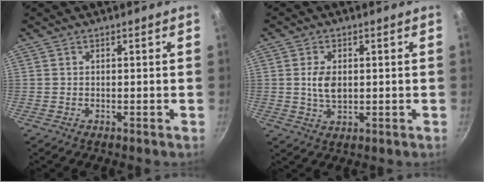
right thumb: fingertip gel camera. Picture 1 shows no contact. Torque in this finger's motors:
{"motor_torque": [1.07, 0.83, 0.44, -0.61, 0.02]}